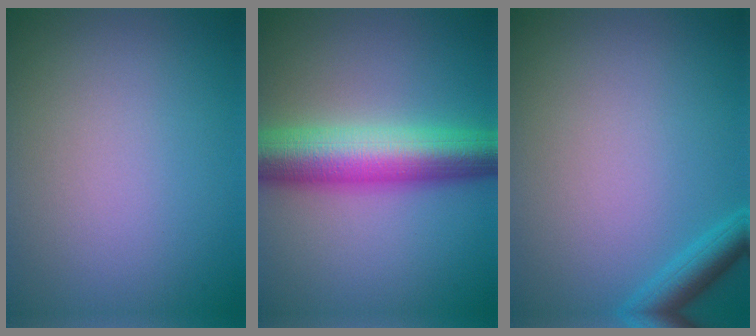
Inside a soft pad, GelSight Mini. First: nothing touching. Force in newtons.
{"total": 8.9, "press": 8.9, "slide": 0.2}
{"total": 2.4, "press": 2.4, "slide": 0.2}